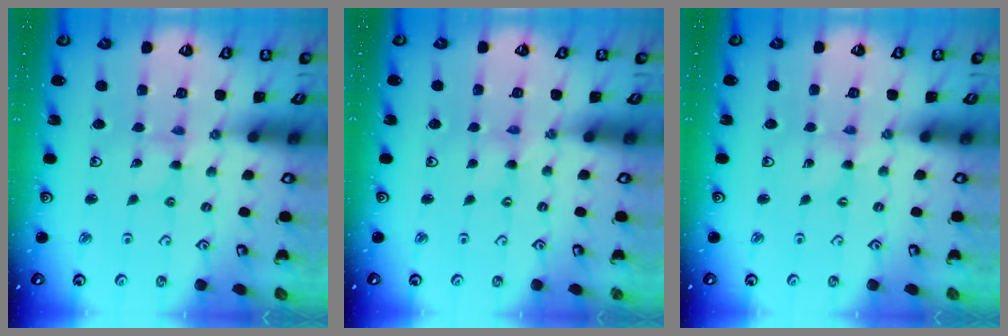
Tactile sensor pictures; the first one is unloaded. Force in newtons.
{"total": 0.0}
{"total": 0.0}